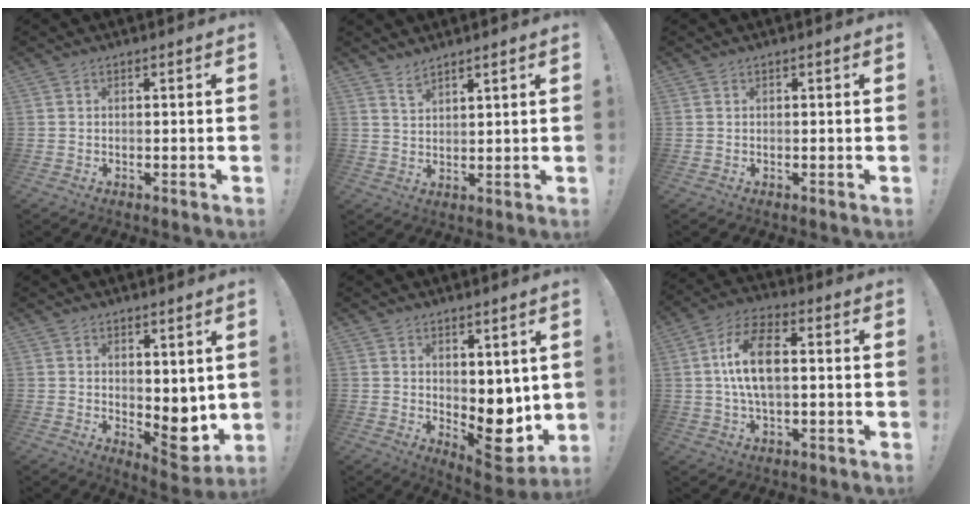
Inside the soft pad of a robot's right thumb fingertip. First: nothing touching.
{"total": 3.2, "force": [2.9, 0.3, 1.2], "torque": [-0.014, -0.022, 0.051]}
{"total": 0.0}
{"total": 6.8, "force": [0.5, 4.2, 5.3], "torque": [-0.036, -0.027, 0.015]}
{"total": 9.5, "force": [-0.1, 6.3, 7.1], "torque": [-0.048, -0.017, 0.010]}
{"total": 12.5, "force": [0.6, 6.3, 10.8], "torque": [-0.201, 0.010, 0.011]}